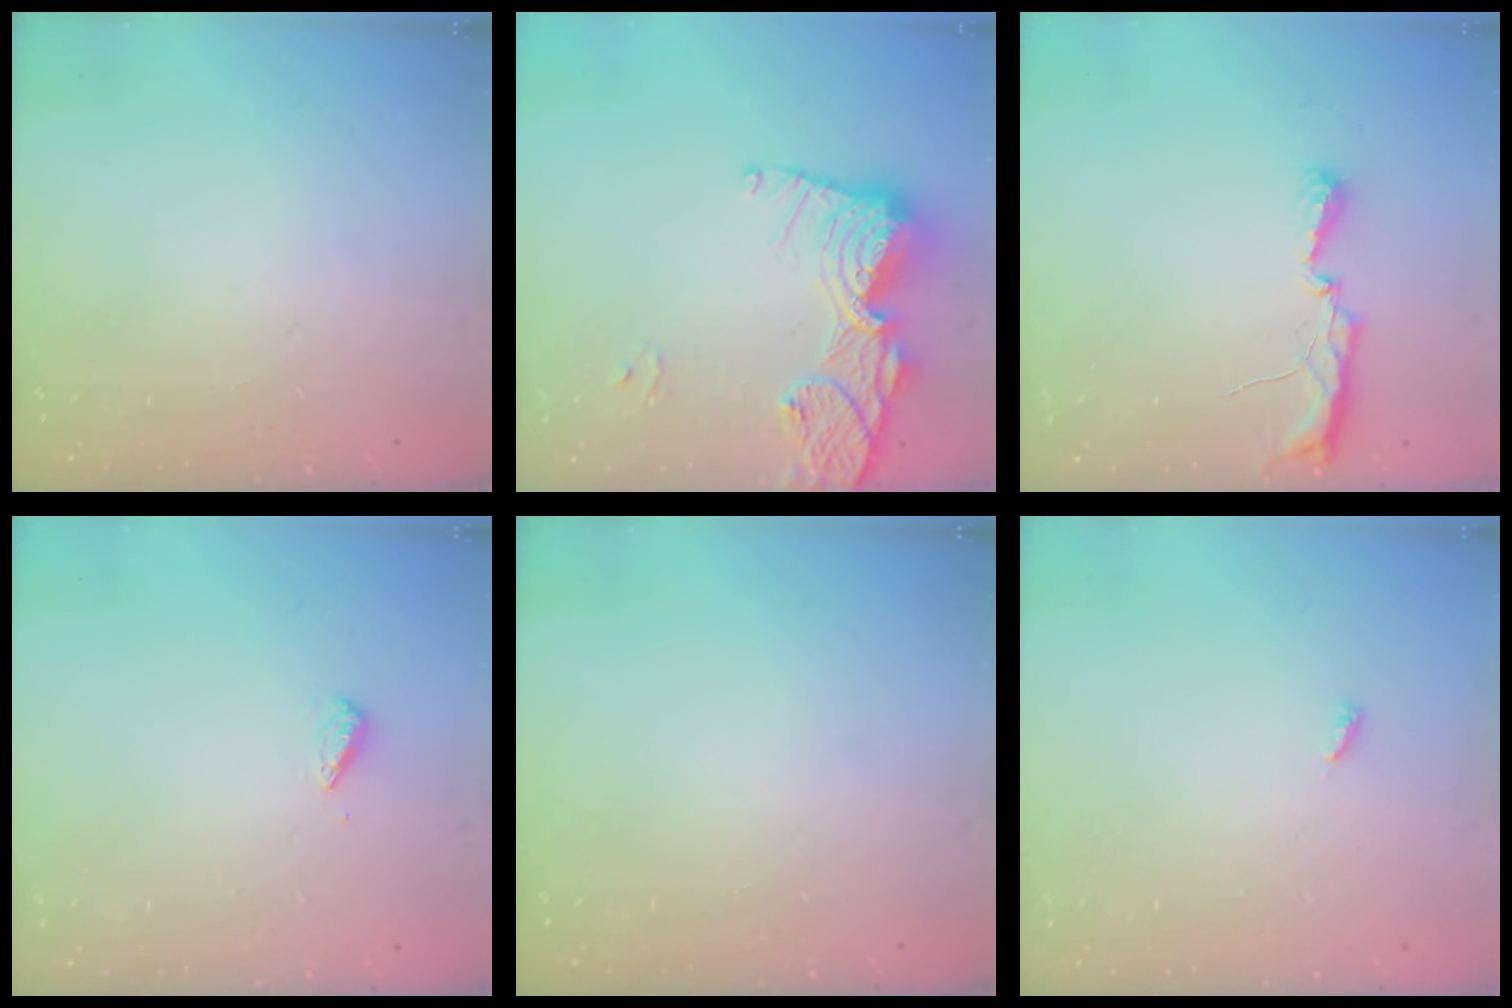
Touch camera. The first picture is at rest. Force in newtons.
{"total": 17.4, "press": 17.3, "slide": 1.4}
{"total": 6.4, "press": 6.3, "slide": 0.8}
{"total": 2.9, "press": 2.9, "slide": 0.4}
{"total": 0.0}
{"total": 2.5, "press": 2.5, "slide": 0.2}